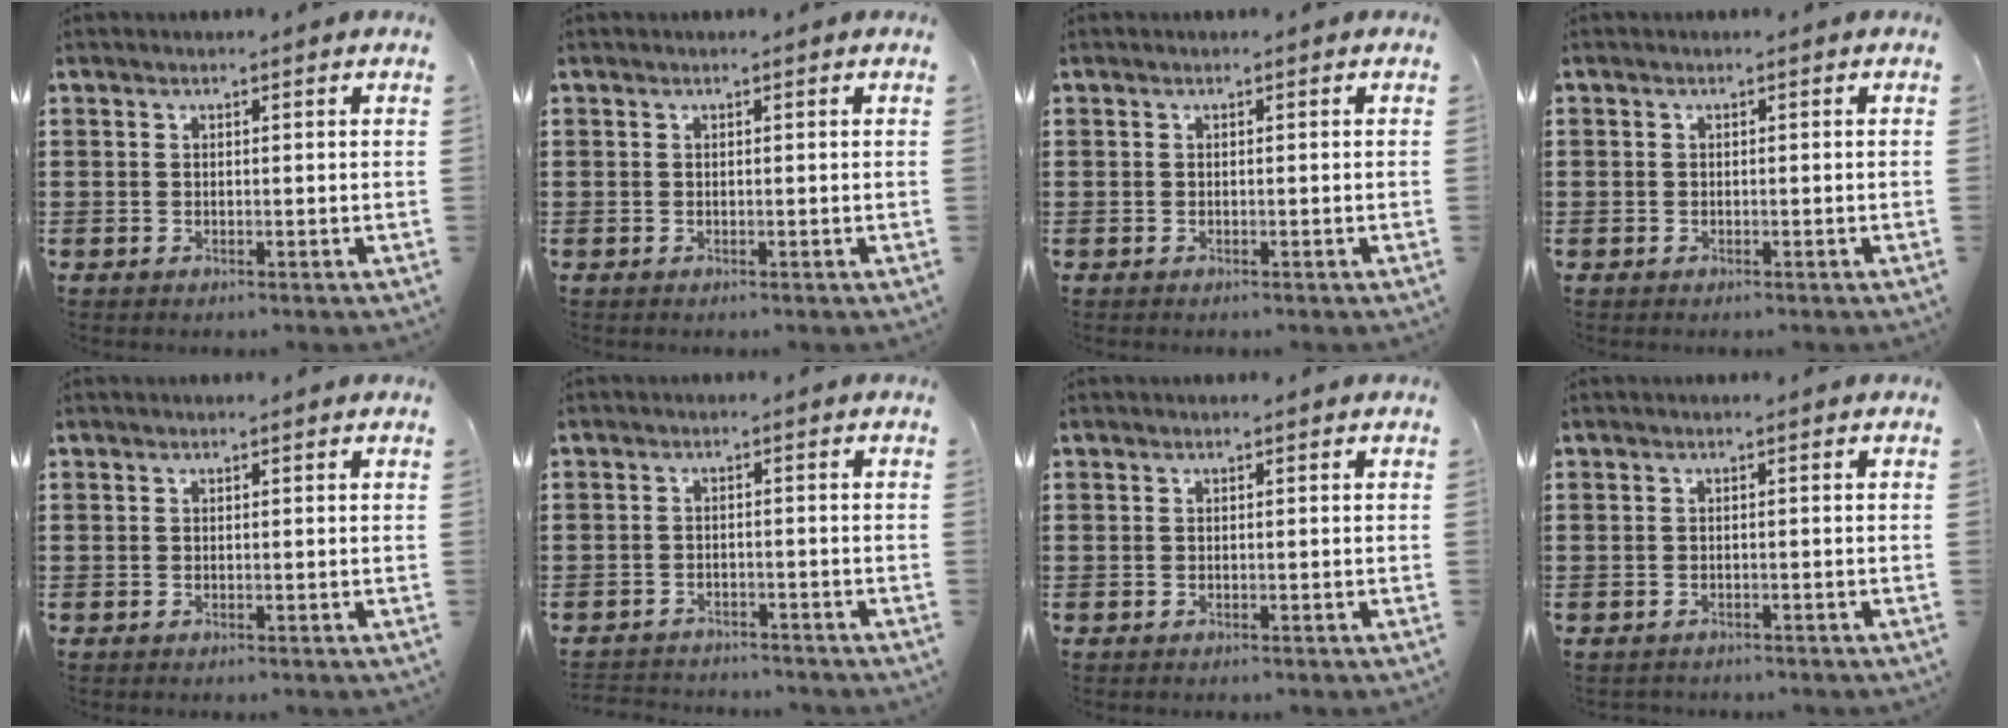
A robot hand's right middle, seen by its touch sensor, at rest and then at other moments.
{"total": 0.0}
{"total": 0.0}
{"total": 0.7, "force": [-0.2, 0.6, 0.0], "torque": [0.000, 0.005, -0.006]}
{"total": 0.0}
{"total": 2.2, "force": [-2.2, 0.2, -0.3], "torque": [-0.003, -0.002, -0.050]}
{"total": 0.0}
{"total": 0.5, "force": [-0.5, 0.1, -0.1], "torque": [0.000, 0.001, -0.012]}